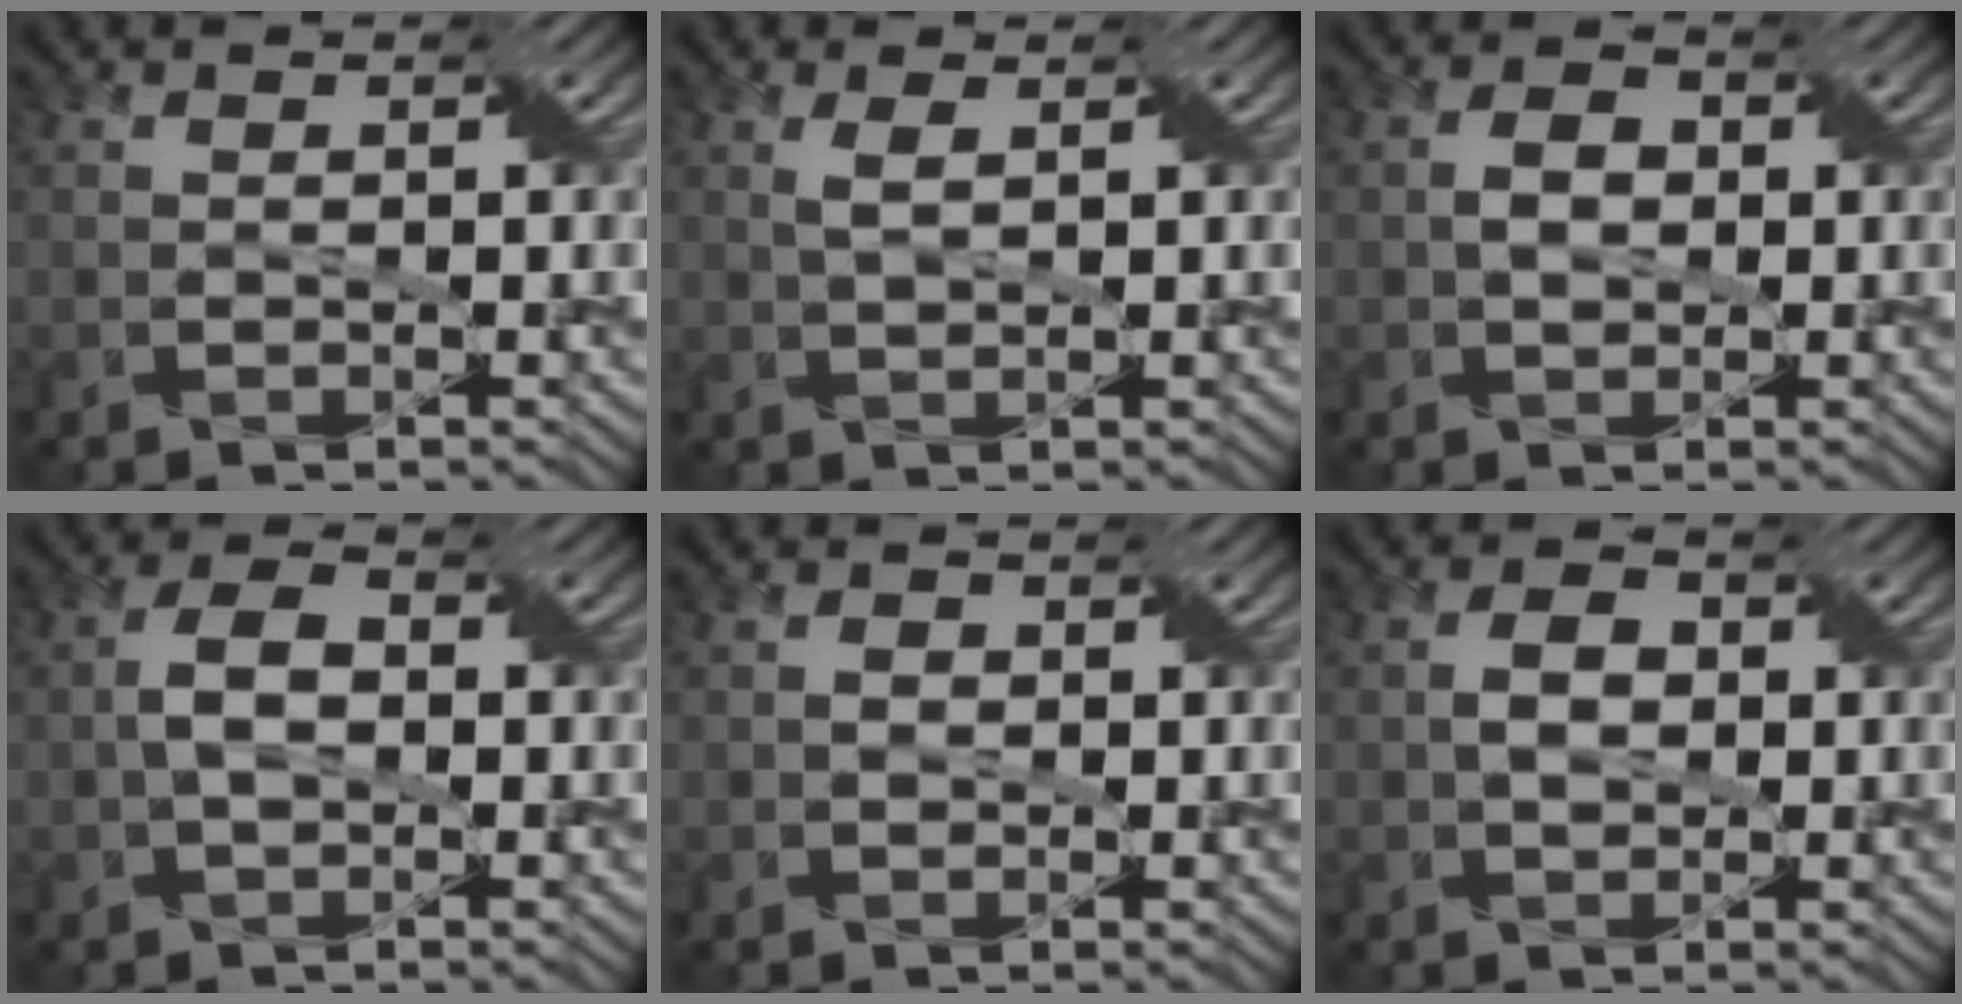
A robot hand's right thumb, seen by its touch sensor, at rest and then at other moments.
{"total": 1.8, "force": [0.8, 0.3, 1.6], "torque": [-0.041, 0.006, 0.016]}
{"total": 2.4, "force": [-0.1, 1.7, 1.7], "torque": [-0.037, 0.003, -0.003]}
{"total": 3.8, "force": [-0.3, 2.2, 3.1], "torque": [-0.066, 0.007, -0.008]}
{"total": 1.0, "force": [-0.1, 0.8, 0.6], "torque": [-0.012, 0.000, -0.005]}
{"total": 2.7, "force": [-0.1, 1.9, 2.0], "torque": [-0.044, 0.003, -0.003]}